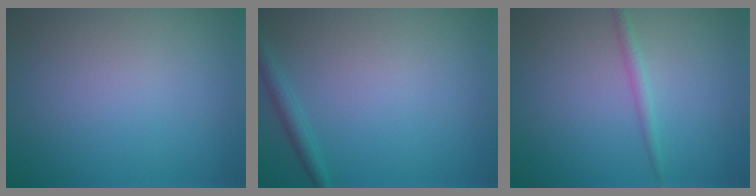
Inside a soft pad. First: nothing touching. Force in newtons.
{"total": 1.5, "press": 1.4, "slide": 0.1}
{"total": 1.3, "press": 1.3, "slide": 0.0}